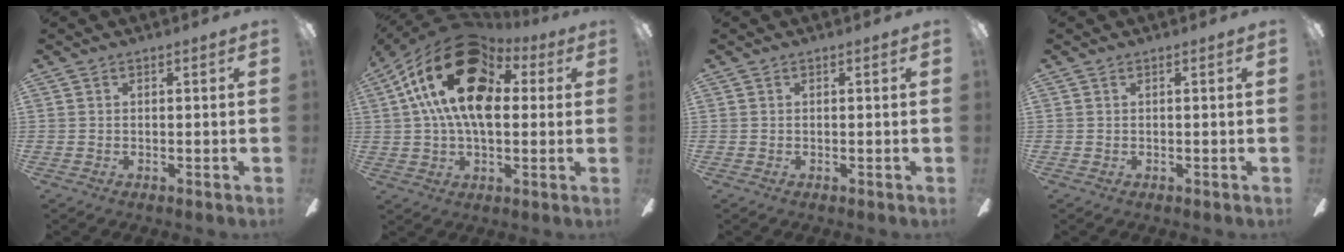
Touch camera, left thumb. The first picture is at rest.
{"total": 22.6, "force": [7.2, 13.3, 16.8], "torque": [-0.302, -0.012, 0.119]}
{"total": 0.0}
{"total": 0.0}